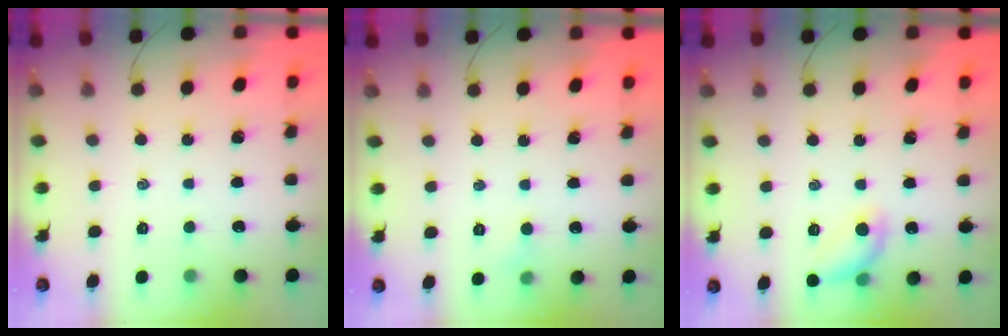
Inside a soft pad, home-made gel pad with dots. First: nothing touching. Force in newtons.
{"total": 2.8, "press": 2.6, "slide": 1.0}
{"total": 8.6, "press": 8.6, "slide": 0.2}